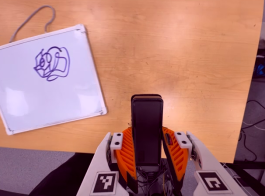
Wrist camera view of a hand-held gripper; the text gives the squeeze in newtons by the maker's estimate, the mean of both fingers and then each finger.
{"total": 4.1, "left": 2.8, "right": 5.3}